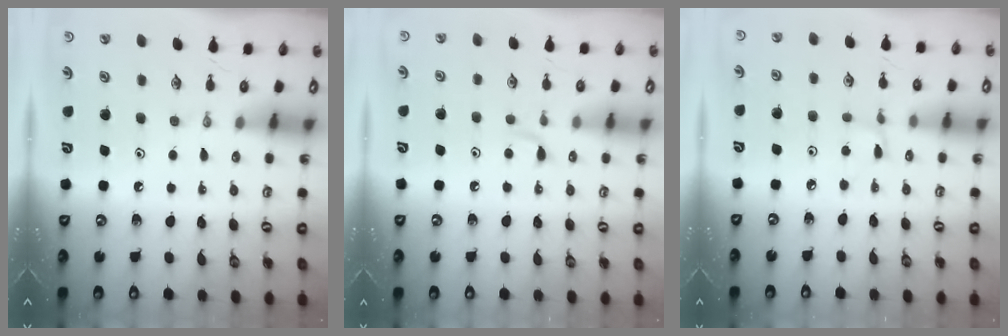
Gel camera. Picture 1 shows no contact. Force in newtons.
{"total": 3.7, "press": 3.7, "slide": 0.5}
{"total": 1.2, "press": 1.2, "slide": 0.1}